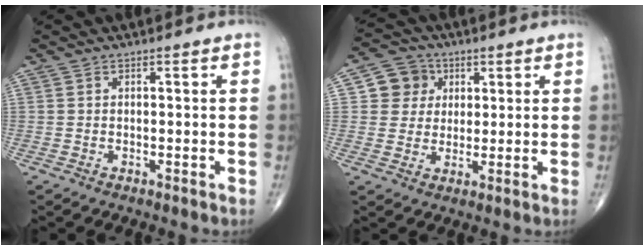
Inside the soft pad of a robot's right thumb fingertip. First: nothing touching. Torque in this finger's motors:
{"motor_torque": [0.76, 1.03, 0.18, 0.07, 0.01]}